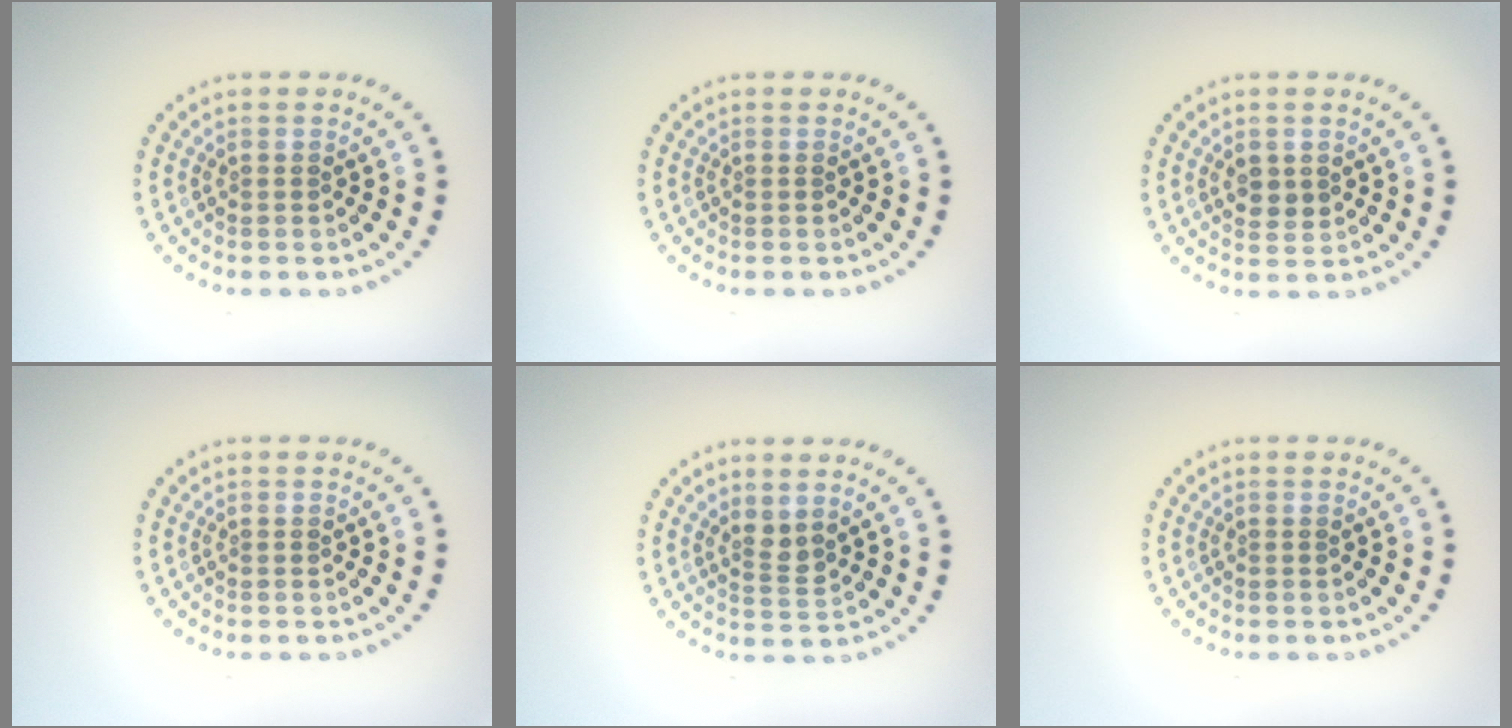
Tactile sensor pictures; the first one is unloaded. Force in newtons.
{"total": 0.0}
{"total": 1.9, "press": 1.8, "slide": 0.3}
{"total": 0.0}
{"total": 1.7, "press": 1.3, "slide": 1.1}
{"total": 0.0}